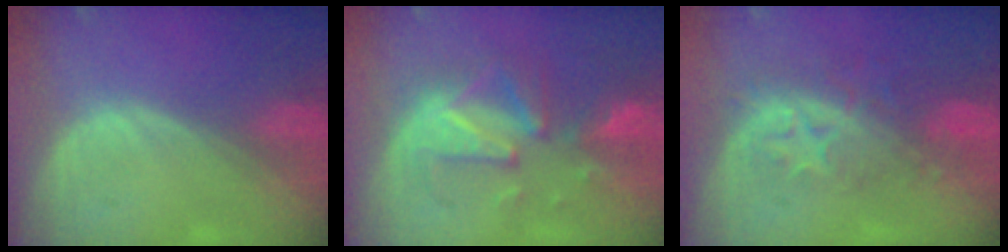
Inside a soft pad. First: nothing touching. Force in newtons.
{"total": 10.0, "press": 8.9, "slide": 4.5}
{"total": 8.2, "press": 7.5, "slide": 3.3}